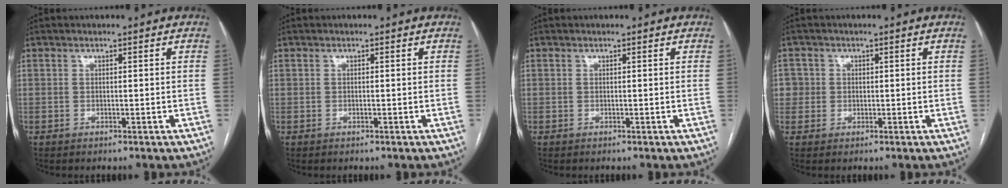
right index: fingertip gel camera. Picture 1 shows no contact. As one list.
[{"total": 0.0}, {"total": 0.0}, {"total": 3.1, "force": [0.3, 3.1, 0.0], "torque": [0.016, 0.011, 0.006]}]